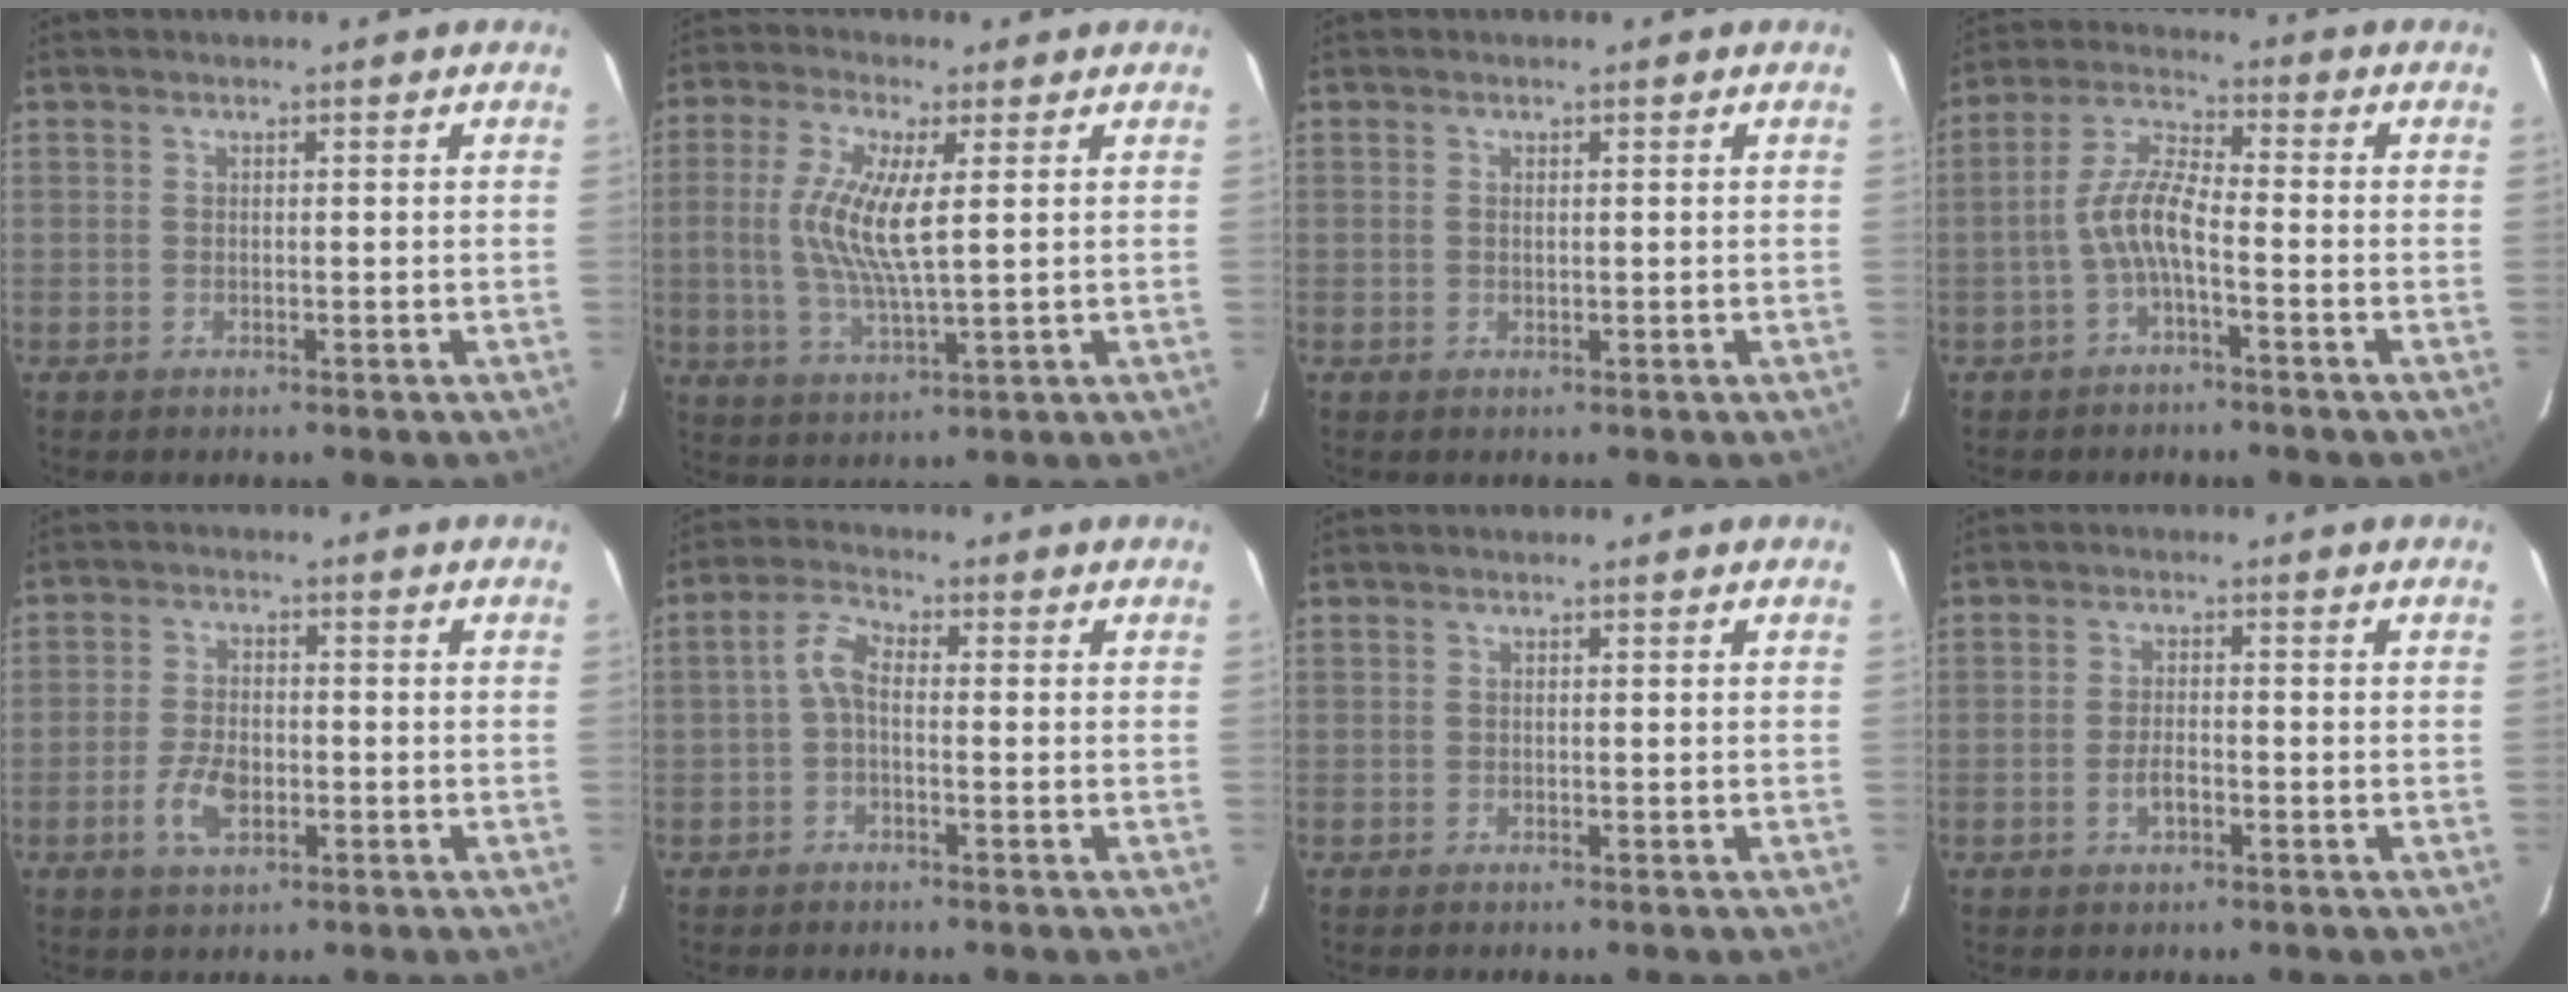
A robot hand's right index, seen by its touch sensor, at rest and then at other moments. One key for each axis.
{"total": 10.2, "fx": 1.2, "fy": 2.4, "fz": 9.8, "tx": -0.200, "ty": -0.001, "tz": 0.023}
{"total": 0.6, "fx": 0.2, "fy": 0.3, "fz": 0.4, "tx": -0.009, "ty": 0.001, "tz": 0.003}
{"total": 6.3, "fx": -2.5, "fy": 1.4, "fz": 5.6, "tx": -0.126, "ty": 0.015, "tz": -0.051}
{"total": 6.1, "fx": -2.3, "fy": 3.3, "fz": 4.6, "tx": -0.101, "ty": 0.000, "tz": -0.040}
{"total": 3.3, "fx": -1.0, "fy": 1.6, "fz": 2.8, "tx": -0.063, "ty": 0.014, "tz": -0.023}
{"total": 0.0}
{"total": 2.8, "fx": -1.3, "fy": 1.1, "fz": 2.2, "tx": -0.046, "ty": 0.000, "tz": -0.023}